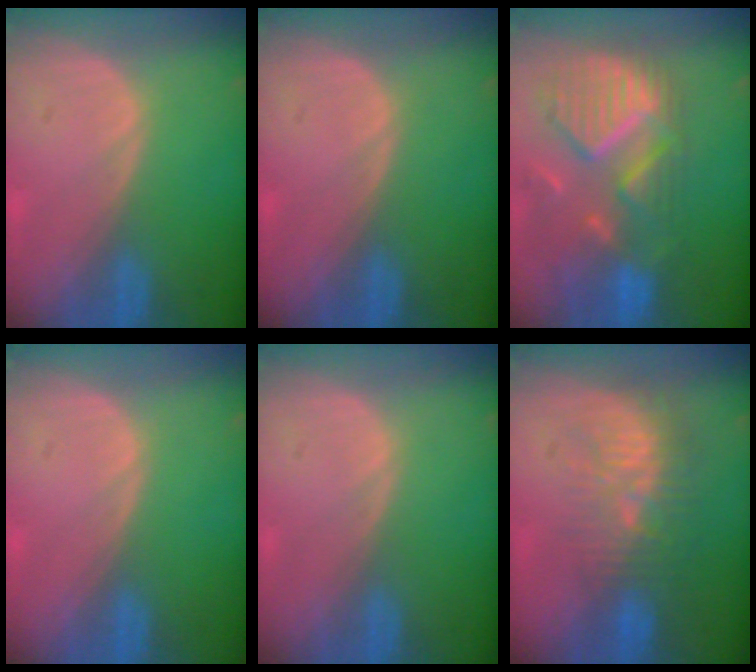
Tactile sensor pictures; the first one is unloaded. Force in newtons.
{"total": 0.0}
{"total": 11.8, "press": 10.4, "slide": 5.6}
{"total": 0.0}
{"total": 0.0}
{"total": 9.7, "press": 8.9, "slide": 3.8}